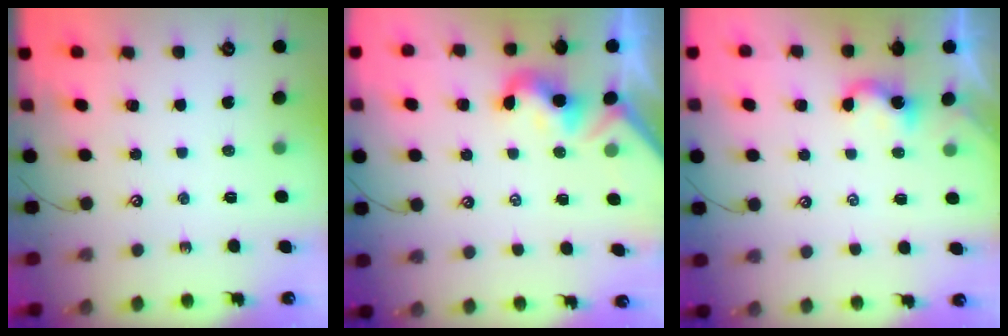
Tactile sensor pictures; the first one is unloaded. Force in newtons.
{"total": 1.4, "press": 1.2, "slide": 0.7}
{"total": 2.3, "press": 2.3, "slide": 0.2}